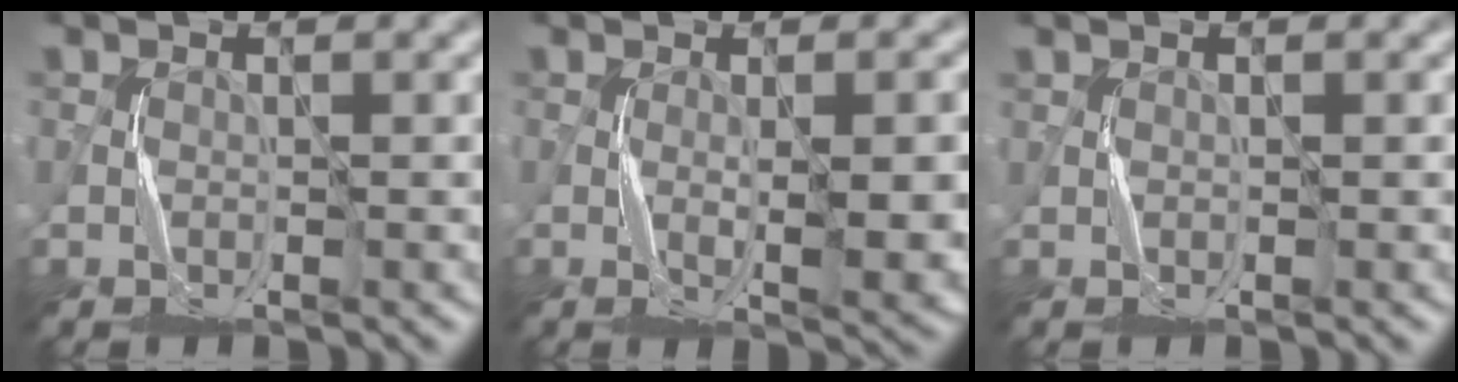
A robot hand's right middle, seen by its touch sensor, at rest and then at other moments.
{"total": 5.6, "force": [-0.5, 1.5, 5.3], "torque": [-0.087, -0.016, 0.005]}
{"total": 0.8, "force": [0.4, -0.4, -0.6], "torque": [0.013, -0.002, 0.009]}